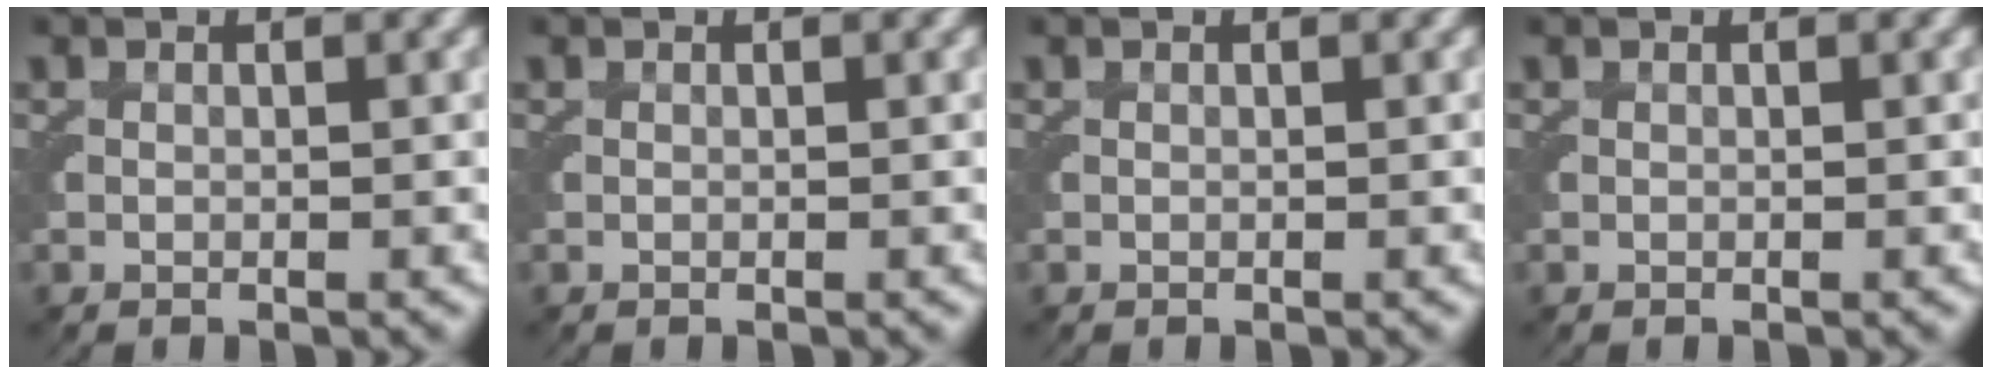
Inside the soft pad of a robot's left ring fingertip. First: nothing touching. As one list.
[{"total": 0.0}, {"total": 0.0}, {"total": 0.0}]